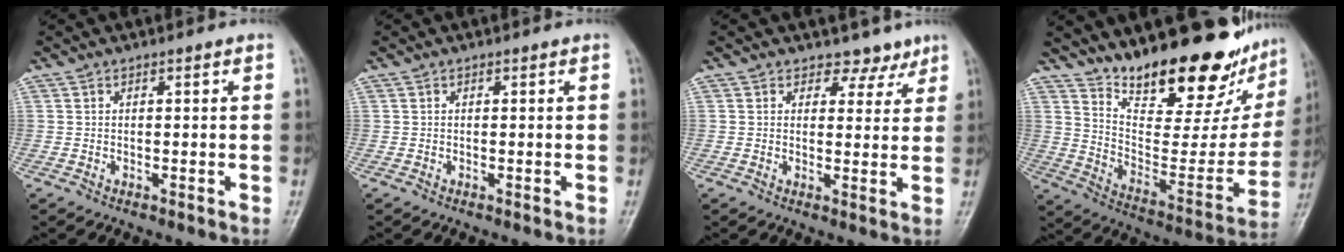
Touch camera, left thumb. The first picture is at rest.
{"total": 0.0}
{"total": 3.9, "force": [3.1, 2.3, 0.1], "torque": [0.025, -0.022, 0.034]}
{"total": 26.4, "force": [20.1, 8.9, 14.6], "torque": [-0.184, -0.111, 0.300]}